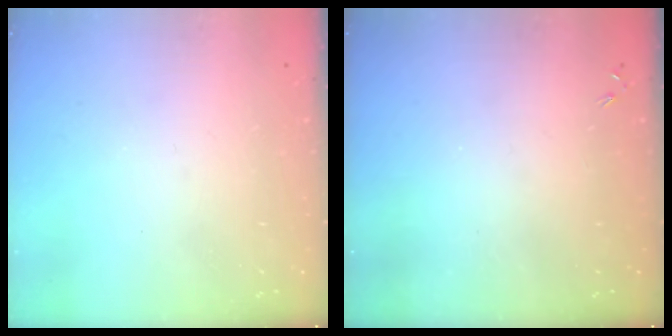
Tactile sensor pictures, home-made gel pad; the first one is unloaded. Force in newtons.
{"total": 0.0}